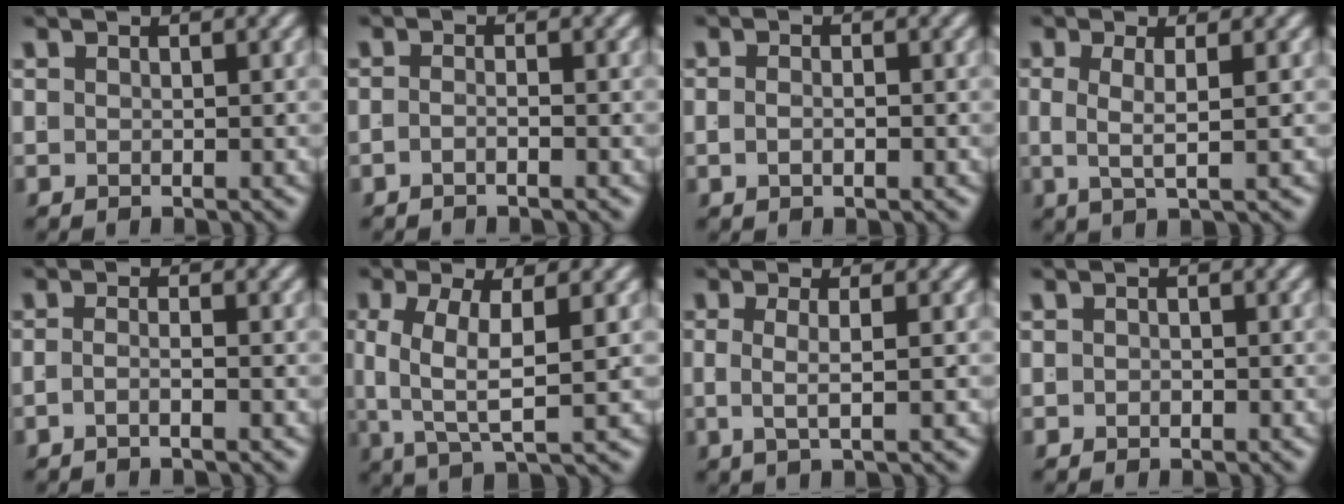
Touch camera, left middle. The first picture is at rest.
{"total": 1.4, "force": [-1.0, -0.5, 0.7], "torque": [-0.009, 0.001, -0.021]}
{"total": 1.1, "force": [-0.6, 0.0, 0.9], "torque": [-0.016, -0.004, -0.006]}
{"total": 3.0, "force": [0.4, 0.4, 2.9], "torque": [-0.052, -0.004, 0.010]}
{"total": 1.7, "force": [-1.2, -0.5, 1.1], "torque": [-0.018, -0.005, -0.022]}
{"total": 4.5, "force": [0.2, 1.3, 4.3], "torque": [-0.082, -0.013, 0.014]}
{"total": 2.4, "force": [0.0, -0.2, 2.4], "torque": [-0.038, -0.004, 0.004]}
{"total": 0.6, "force": [-0.5, 0.2, 0.0], "torque": [0.001, -0.007, -0.005]}